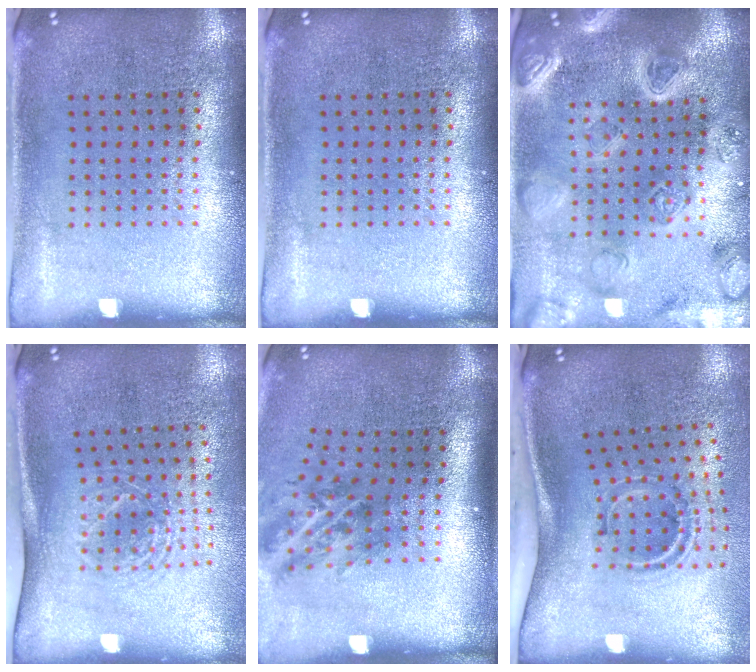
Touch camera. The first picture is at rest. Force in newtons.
{"total": 0.0}
{"total": 4.2, "press": 3.8, "slide": 1.8}
{"total": 1.8, "press": 1.3, "slide": 1.2}
{"total": 1.4, "press": 1.1, "slide": 0.9}
{"total": 2.2, "press": 1.2, "slide": 1.8}